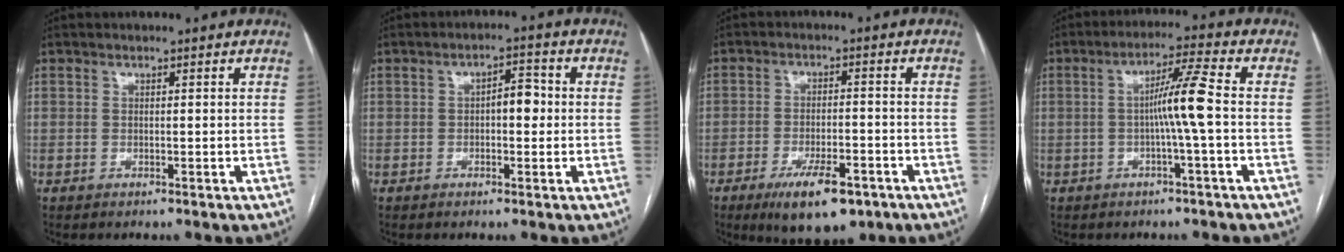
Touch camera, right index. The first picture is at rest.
{"total": 3.8, "force": [-0.1, 1.7, 3.4], "torque": [-0.048, 0.014, -0.002]}
{"total": 9.5, "force": [-5.8, 3.4, 6.8], "torque": [-0.110, -0.008, -0.085]}
{"total": 6.7, "force": [-0.7, -1.1, 6.6], "torque": [-0.115, 0.011, -0.013]}